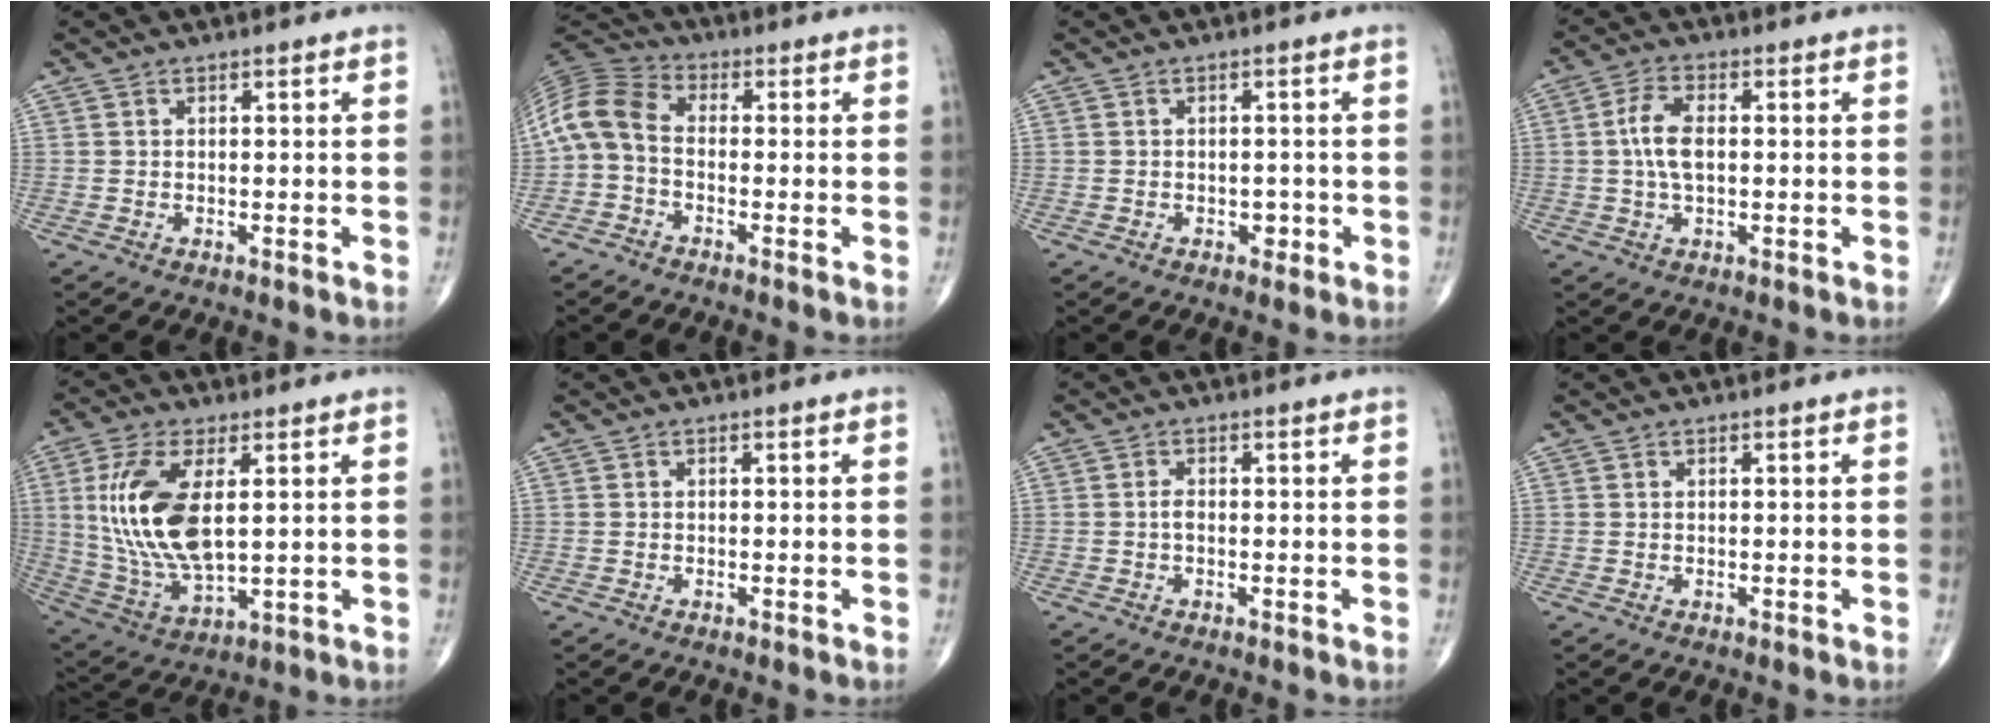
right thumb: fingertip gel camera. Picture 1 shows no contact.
{"total": 8.6, "force": [-1.3, 5.4, 6.6], "torque": [-0.132, 0.026, -0.047]}
{"total": 1.7, "force": [-0.7, 1.2, 1.0], "torque": [-0.004, 0.004, -0.009]}
{"total": 6.2, "force": [0.3, 3.0, 5.4], "torque": [-0.116, 0.009, 0.000]}
{"total": 16.4, "force": [2.9, 7.6, 14.3], "torque": [-0.298, -0.014, 0.068]}
{"total": 0.0}
{"total": 1.1, "force": [-0.3, 0.5, 0.9], "torque": [-0.017, 0.001, -0.007]}
{"total": 0.0}